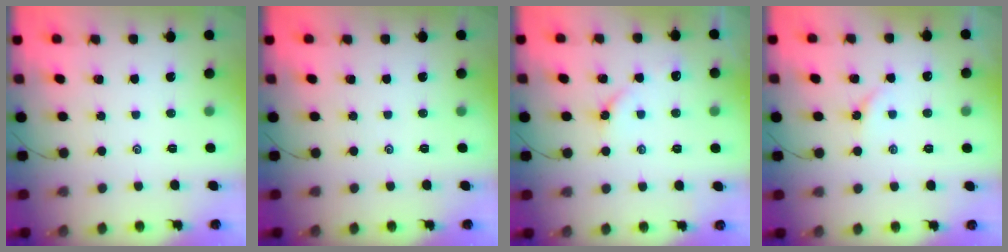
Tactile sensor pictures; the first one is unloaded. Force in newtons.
{"total": 0.0}
{"total": 3.9, "press": 3.9, "slide": 0.5}
{"total": 4.3, "press": 4.2, "slide": 0.7}